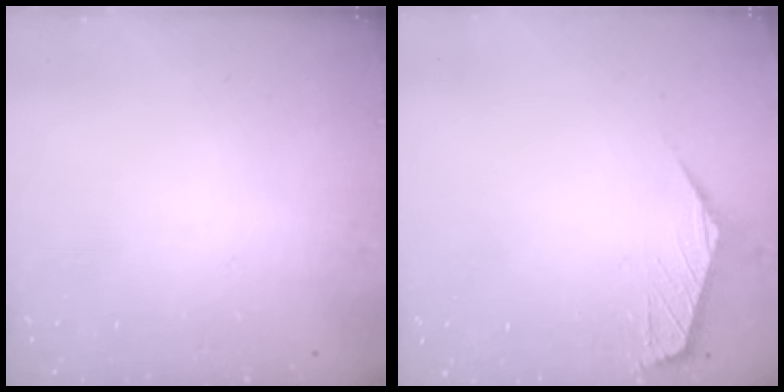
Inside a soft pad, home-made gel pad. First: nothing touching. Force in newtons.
{"total": 1.3, "press": 1.2, "slide": 0.5}